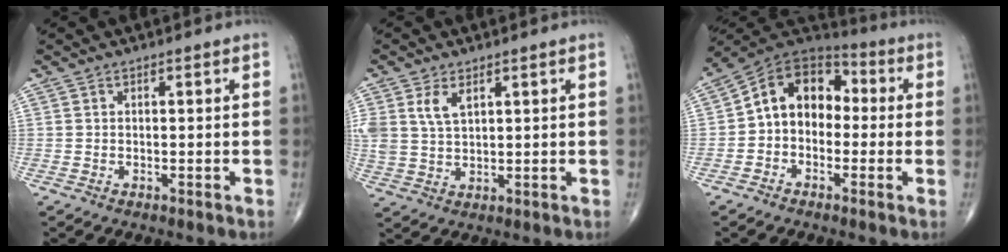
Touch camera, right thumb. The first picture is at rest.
{"total": 5.7, "force": [2.6, 3.3, 4.0], "torque": [-0.079, -0.004, 0.060]}
{"total": 11.9, "force": [-0.5, 9.0, 7.8], "torque": [-0.093, 0.044, -0.028]}